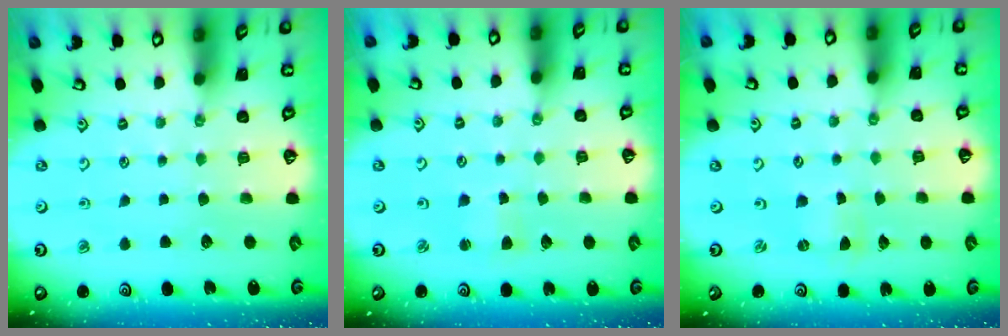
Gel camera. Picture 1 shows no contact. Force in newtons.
{"total": 2.5, "press": 2.5, "slide": 0.2}
{"total": 0.0}